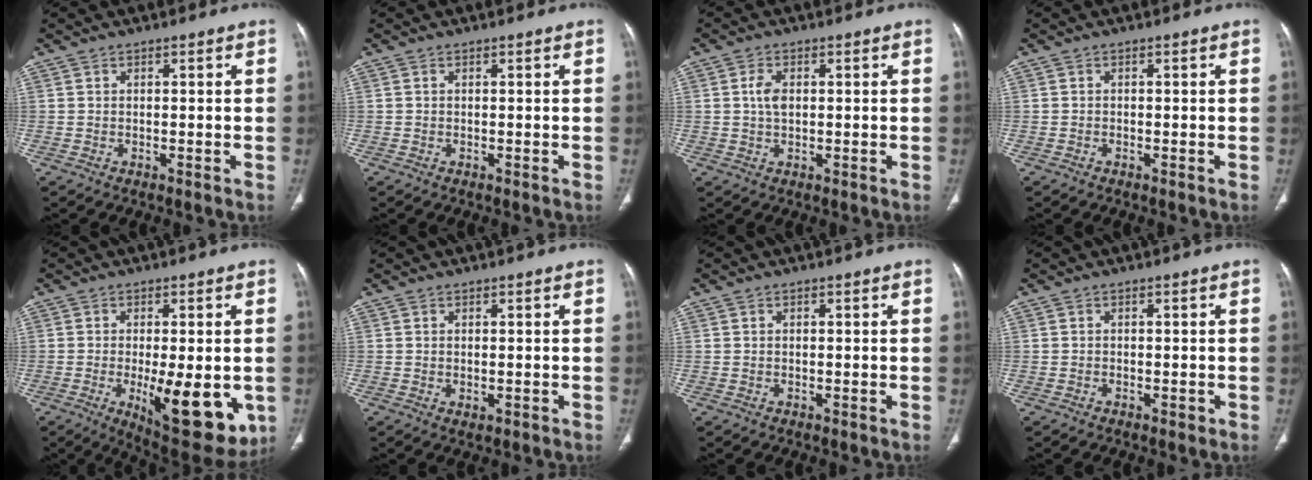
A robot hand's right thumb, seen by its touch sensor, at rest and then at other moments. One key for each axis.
{"total": 0.0}
{"total": 3.2, "fx": 0.4, "fy": 2.0, "fz": 2.5, "tx": -0.049, "ty": 0.001, "tz": 0.007}
{"total": 0.0}
{"total": 16.9, "fx": -3.9, "fy": 6.6, "fz": 15.1, "tx": -0.183, "ty": -0.024, "tz": -0.036}
{"total": 1.2, "fx": -0.2, "fy": 0.7, "fz": 1.0, "tx": -0.019, "ty": -0.005, "tz": 0.001}
{"total": 0.0}
{"total": 0.8, "fx": -0.4, "fy": 0.5, "fz": 0.5, "tx": -0.006, "ty": -0.001, "tz": -0.006}